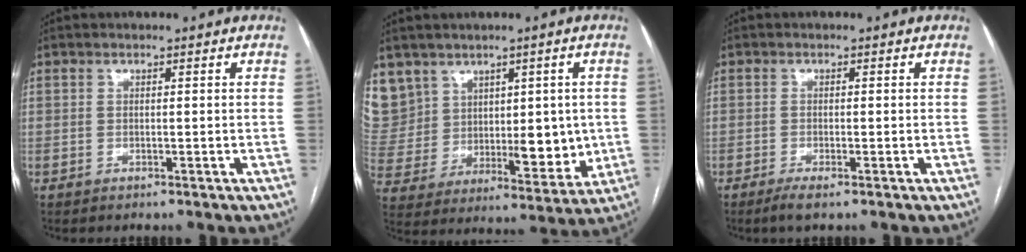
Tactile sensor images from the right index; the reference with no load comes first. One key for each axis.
{"total": 16.7, "fx": 7.0, "fy": 13.2, "fz": 7.5, "tx": -0.161, "ty": 0.054, "tz": 0.172}
{"total": 2.5, "fx": -1.6, "fy": 0.1, "fz": 1.9, "tx": -0.036, "ty": -0.007, "tz": -0.031}